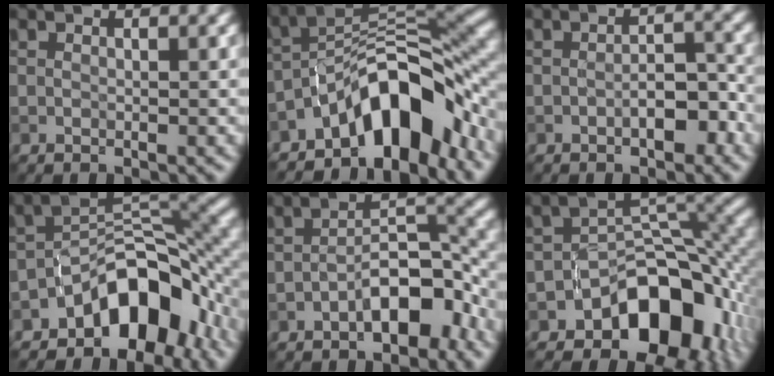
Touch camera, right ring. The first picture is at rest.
{"total": 10.0, "force": [-6.3, 3.9, 6.7], "torque": [-0.073, 0.020, -0.119]}
{"total": 2.9, "force": [-1.3, 1.3, 2.2], "torque": [-0.034, 0.008, -0.019]}
{"total": 9.1, "force": [-5.4, 4.7, 5.6], "torque": [-0.055, 0.011, -0.090]}
{"total": 5.5, "force": [-2.7, 2.4, 4.2], "torque": [-0.059, 0.020, -0.049]}
{"total": 10.6, "force": [-5.6, 6.5, 6.2], "torque": [-0.067, -0.001, -0.092]}